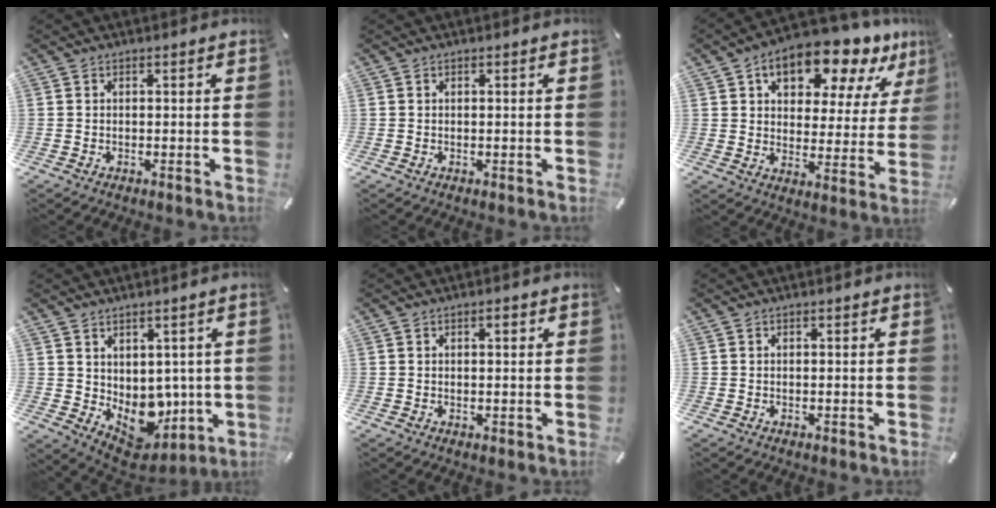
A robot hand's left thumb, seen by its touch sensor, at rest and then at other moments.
{"total": 0.0}
{"total": 15.2, "force": [10.5, 7.6, 8.0], "torque": [-0.118, -0.062, 0.176]}
{"total": 8.7, "force": [0.0, 7.9, 3.8], "torque": [-0.027, -0.044, 0.013]}
{"total": 1.6, "force": [0.7, 0.9, 1.2], "torque": [-0.018, 0.003, 0.008]}
{"total": 0.0}